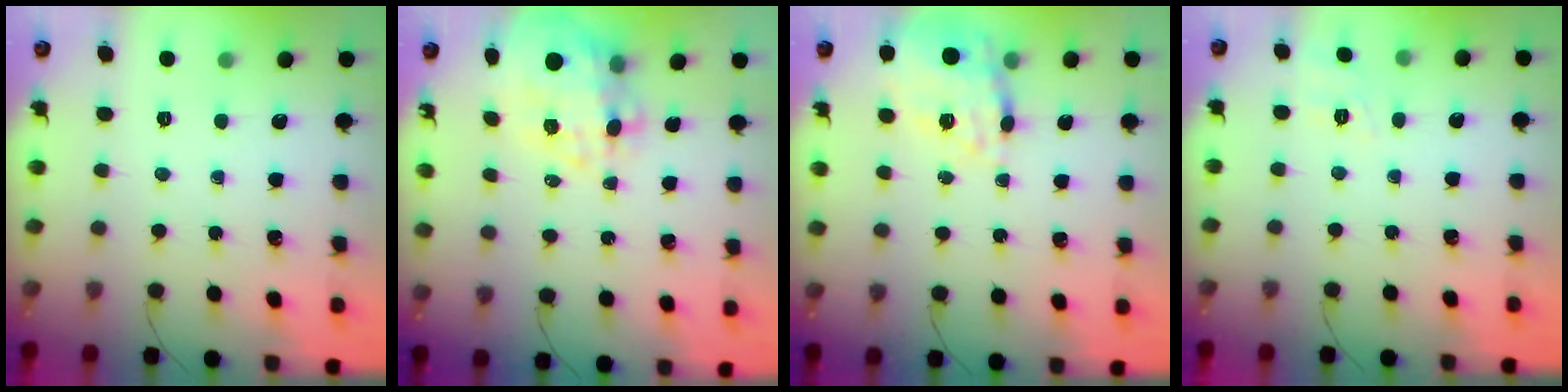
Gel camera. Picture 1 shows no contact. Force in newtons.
{"total": 11.5, "press": 11.0, "slide": 3.2}
{"total": 17.3, "press": 16.9, "slide": 3.4}
{"total": 7.3, "press": 7.0, "slide": 1.9}